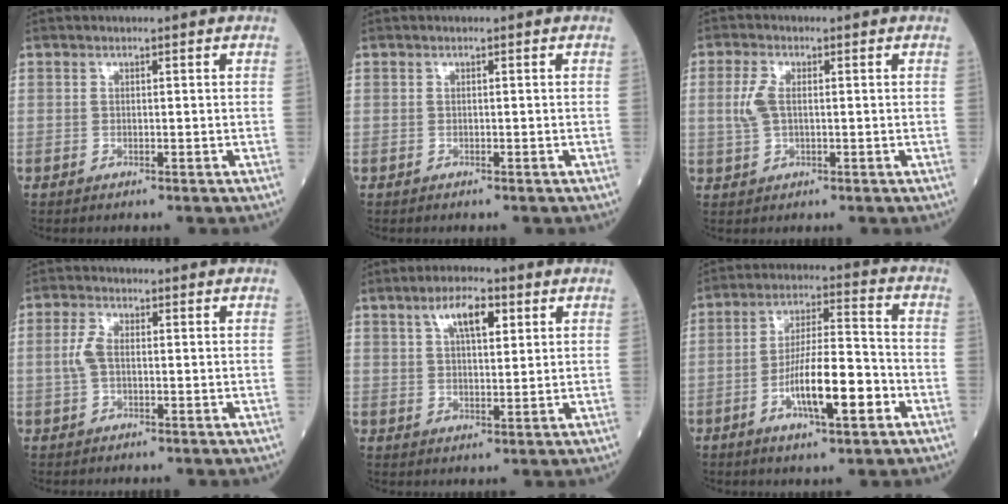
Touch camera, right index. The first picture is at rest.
{"total": 0.0}
{"total": 3.7, "force": [0.2, 1.8, 3.2], "torque": [-0.090, 0.004, 0.003]}
{"total": 3.1, "force": [-0.1, 1.5, 2.7], "torque": [-0.073, 0.007, -0.006]}
{"total": 6.5, "force": [3.0, 2.1, 5.3], "torque": [-0.094, 0.010, 0.051]}
{"total": 11.3, "force": [-4.3, 2.2, 10.3], "torque": [-0.184, 0.007, -0.073]}